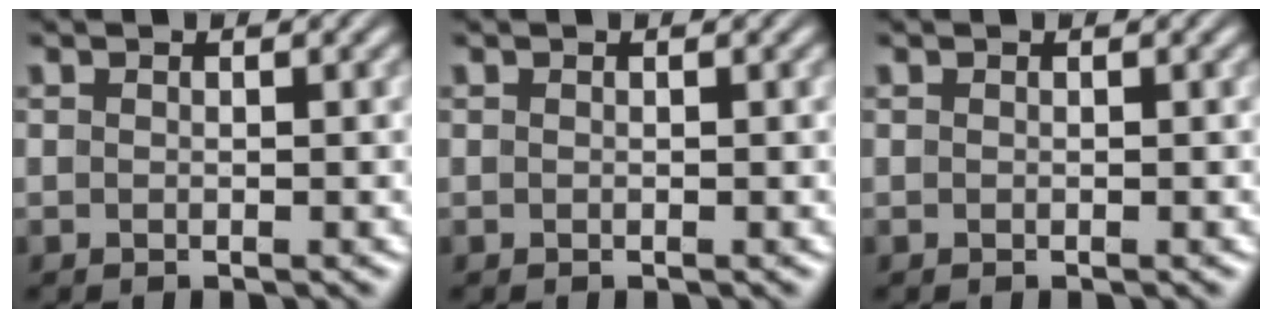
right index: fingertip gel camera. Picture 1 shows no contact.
{"total": 0.0}
{"total": 0.0}